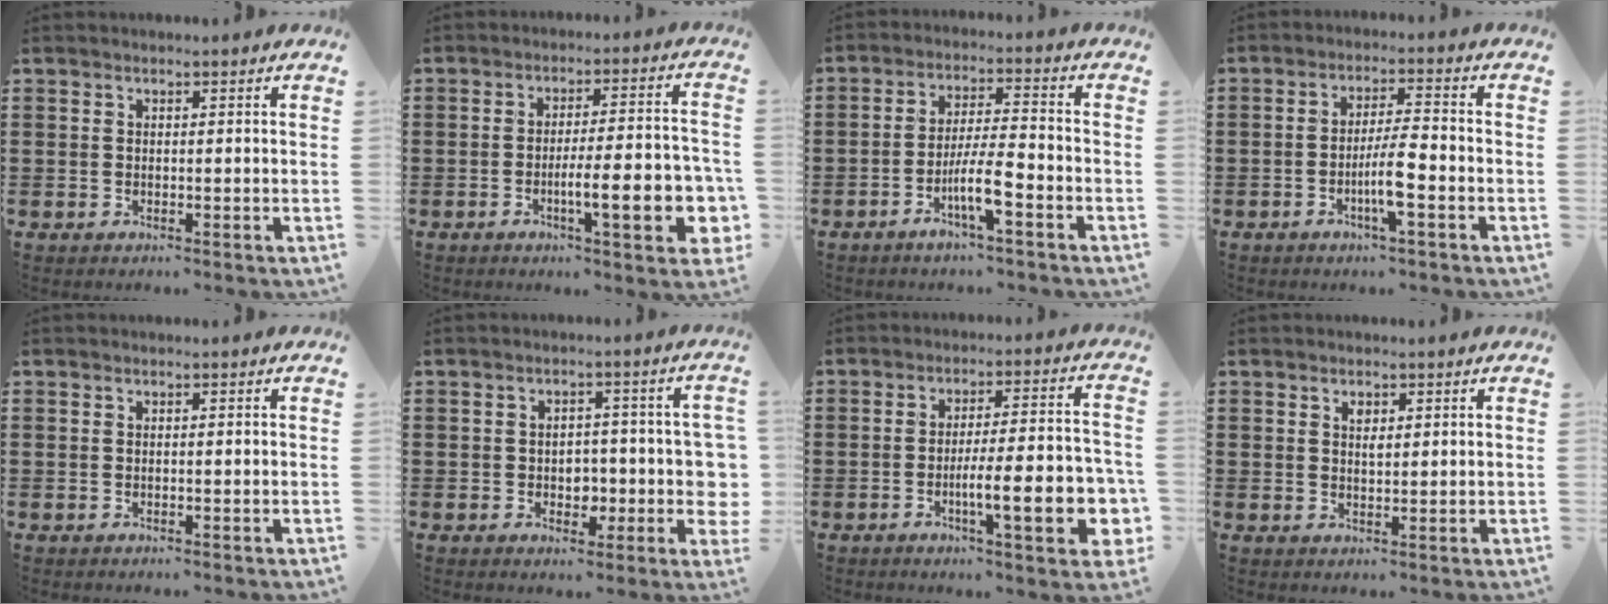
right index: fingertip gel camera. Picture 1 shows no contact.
{"total": 10.5, "force": [-3.2, 2.4, 9.7], "torque": [-0.156, -0.005, -0.053]}
{"total": 6.9, "force": [-3.4, 0.7, 5.9], "torque": [-0.119, -0.008, -0.066]}
{"total": 5.5, "force": [-2.0, 0.5, 5.1], "torque": [-0.099, -0.007, -0.041]}
{"total": 0.0}
{"total": 4.4, "force": [-0.8, 3.2, 2.9], "torque": [-0.038, 0.000, -0.021]}
{"total": 12.0, "force": [-3.6, 2.7, 11.1], "torque": [-0.185, -0.006, -0.062]}
{"total": 1.5, "force": [0.7, 0.8, 1.1], "torque": [-0.015, 0.001, 0.010]}